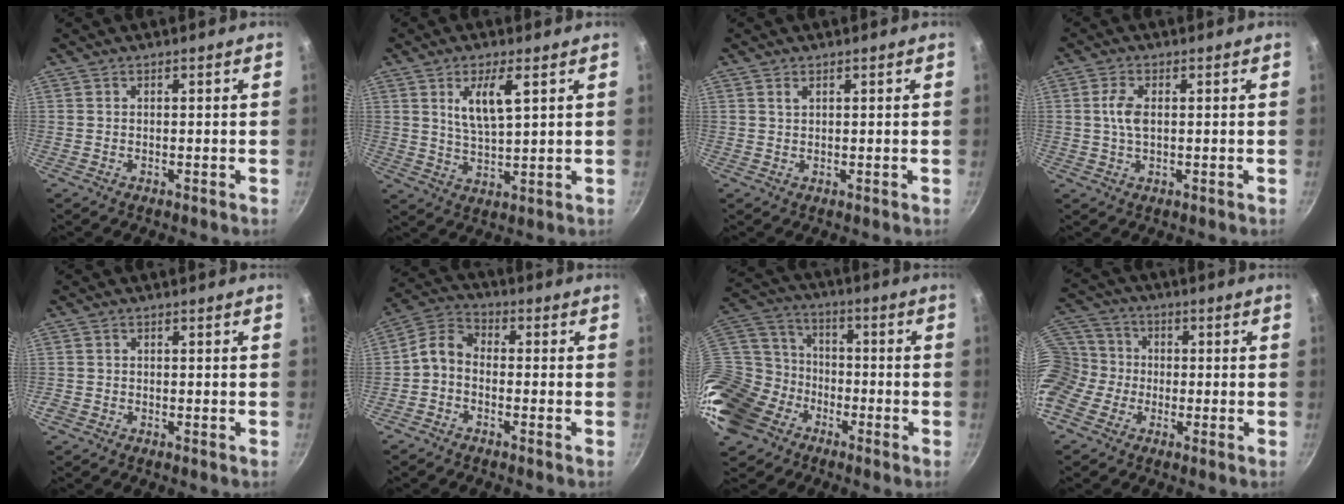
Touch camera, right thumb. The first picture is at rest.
{"total": 7.4, "force": [2.9, 2.3, 6.4], "torque": [-0.116, -0.019, 0.060]}
{"total": 0.9, "force": [0.7, 0.3, 0.4], "torque": [-0.008, 0.000, 0.015]}
{"total": 4.1, "force": [0.5, 2.1, 3.5], "torque": [-0.079, 0.001, 0.006]}
{"total": 1.0, "force": [-0.5, 0.8, 0.5], "torque": [-0.005, 0.000, -0.012]}
{"total": 6.2, "force": [-1.2, 4.4, 4.2], "torque": [-0.072, 0.029, -0.041]}
{"total": 25.4, "force": [-11.5, 18.6, 12.8], "torque": [-0.346, 0.044, -0.219]}
{"total": 16.5, "force": [-3.6, 14.0, 7.9], "torque": [-0.201, 0.044, -0.072]}